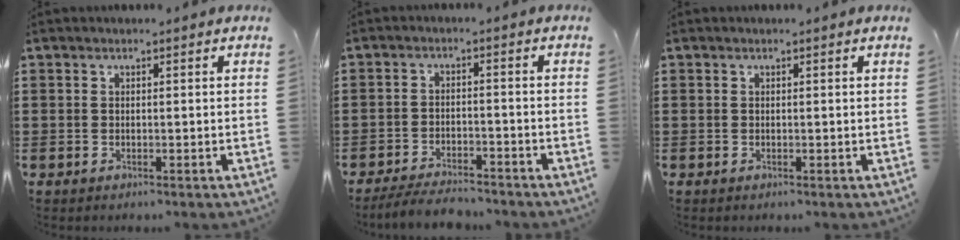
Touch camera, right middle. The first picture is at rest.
{"total": 4.5, "force": [-4.3, 0.6, 1.2], "torque": [-0.020, 0.003, -0.084]}
{"total": 0.0}